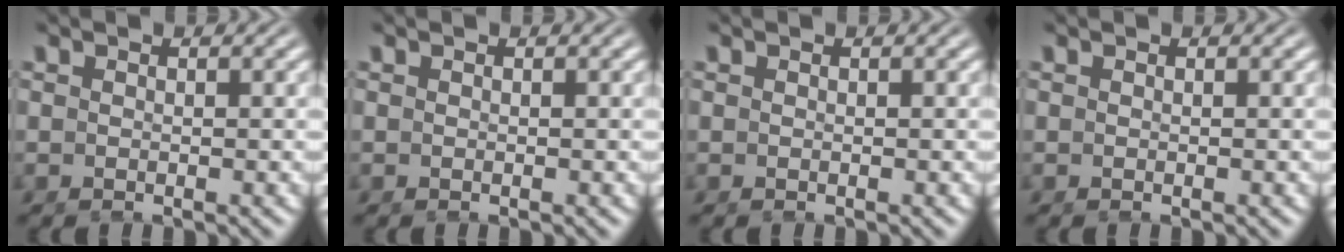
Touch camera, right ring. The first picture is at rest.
{"total": 0.0}
{"total": 0.0}
{"total": 0.0}